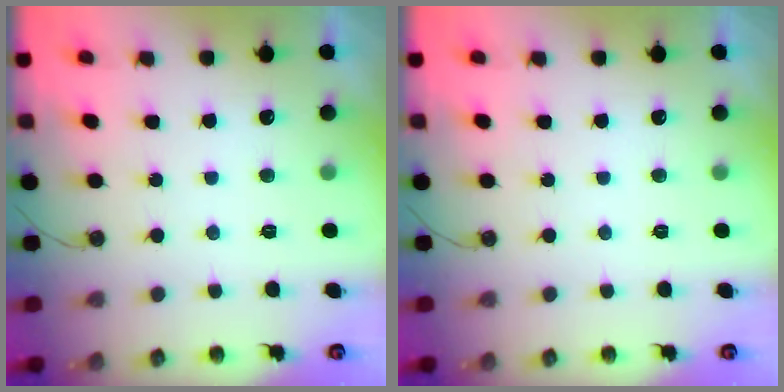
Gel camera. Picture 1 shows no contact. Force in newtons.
{"total": 0.0}